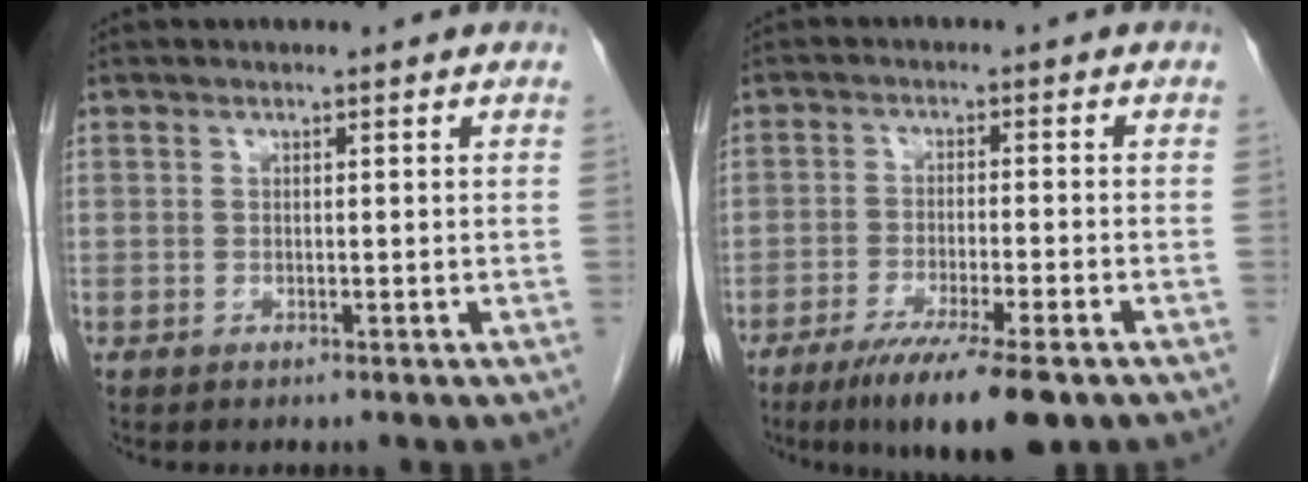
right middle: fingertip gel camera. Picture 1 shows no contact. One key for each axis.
{"total": 10.9, "fx": -7.4, "fy": 1.1, "fz": 7.9, "tx": -0.122, "ty": -0.023, "tz": -0.113}